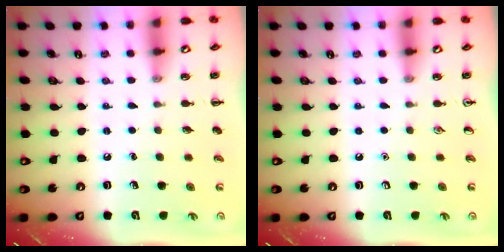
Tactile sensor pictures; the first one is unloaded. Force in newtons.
{"total": 0.0}